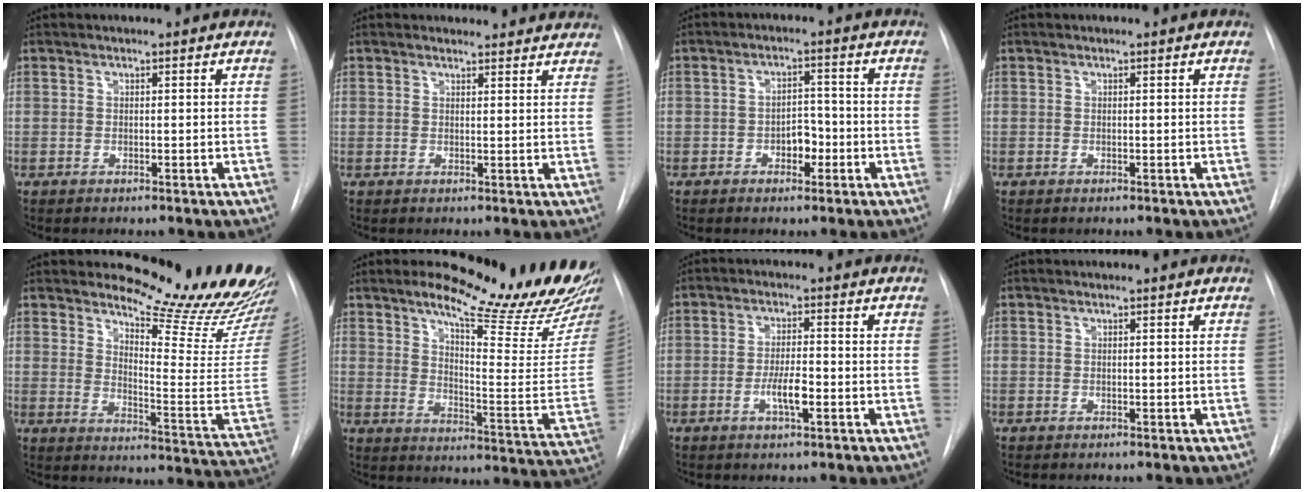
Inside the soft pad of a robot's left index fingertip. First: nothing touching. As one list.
[{"total": 7.4, "force": [7.1, 2.1, 0.8], "torque": [0.014, 0.006, 0.056]}, {"total": 3.7, "force": [-1.6, 2.2, 2.5], "torque": [-0.031, 0.007, -0.027]}, {"total": 0.0}, {"total": 20.2, "force": [18.9, 2.1, 6.9], "torque": [-0.095, -0.140, 0.225]}, {"total": 21.7, "force": [18.7, 1.1, 11.0], "torque": [-0.154, -0.110, 0.233]}, {"total": 4.3, "force": [-1.6, 0.9, 3.9], "torque": [-0.072, -0.001, -0.029]}, {"total": 0.0}]